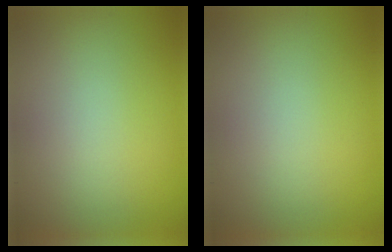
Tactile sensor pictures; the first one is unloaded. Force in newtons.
{"total": 0.0}